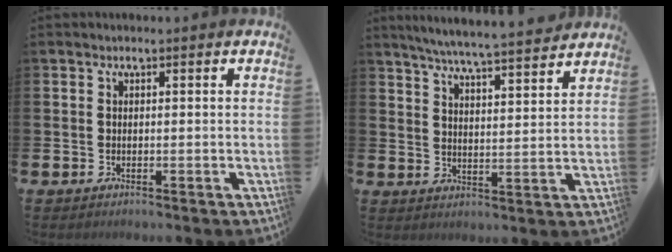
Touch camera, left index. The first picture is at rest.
{"total": 6.3, "force": [6.0, -0.3, 1.8], "torque": [-0.049, -0.044, 0.104]}